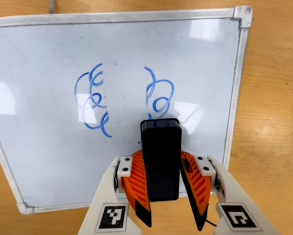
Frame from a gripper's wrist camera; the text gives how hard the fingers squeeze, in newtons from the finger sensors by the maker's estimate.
{"total": 7.2, "left": 8.0, "right": 6.3}